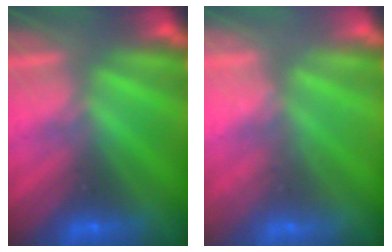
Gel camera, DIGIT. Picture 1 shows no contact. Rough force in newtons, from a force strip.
{"total": 2.2}